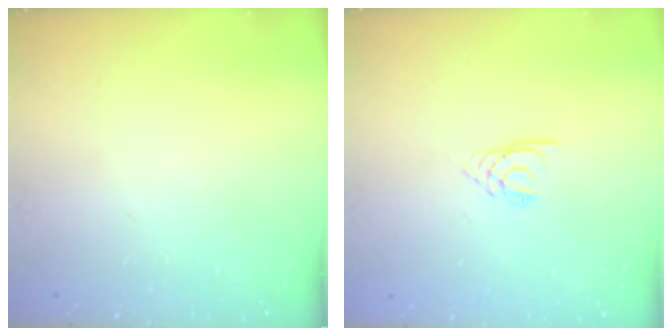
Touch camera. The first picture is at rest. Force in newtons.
{"total": 2.2, "press": 2.1, "slide": 0.4}